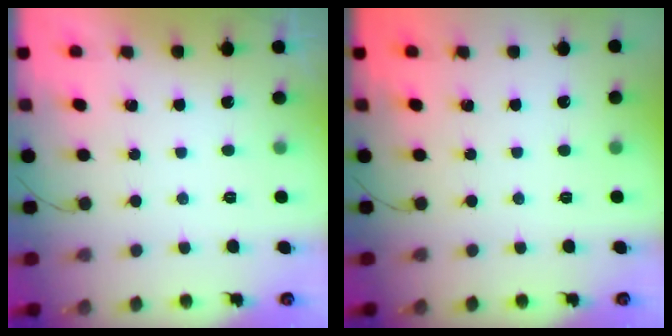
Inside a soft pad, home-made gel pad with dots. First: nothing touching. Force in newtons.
{"total": 0.0}